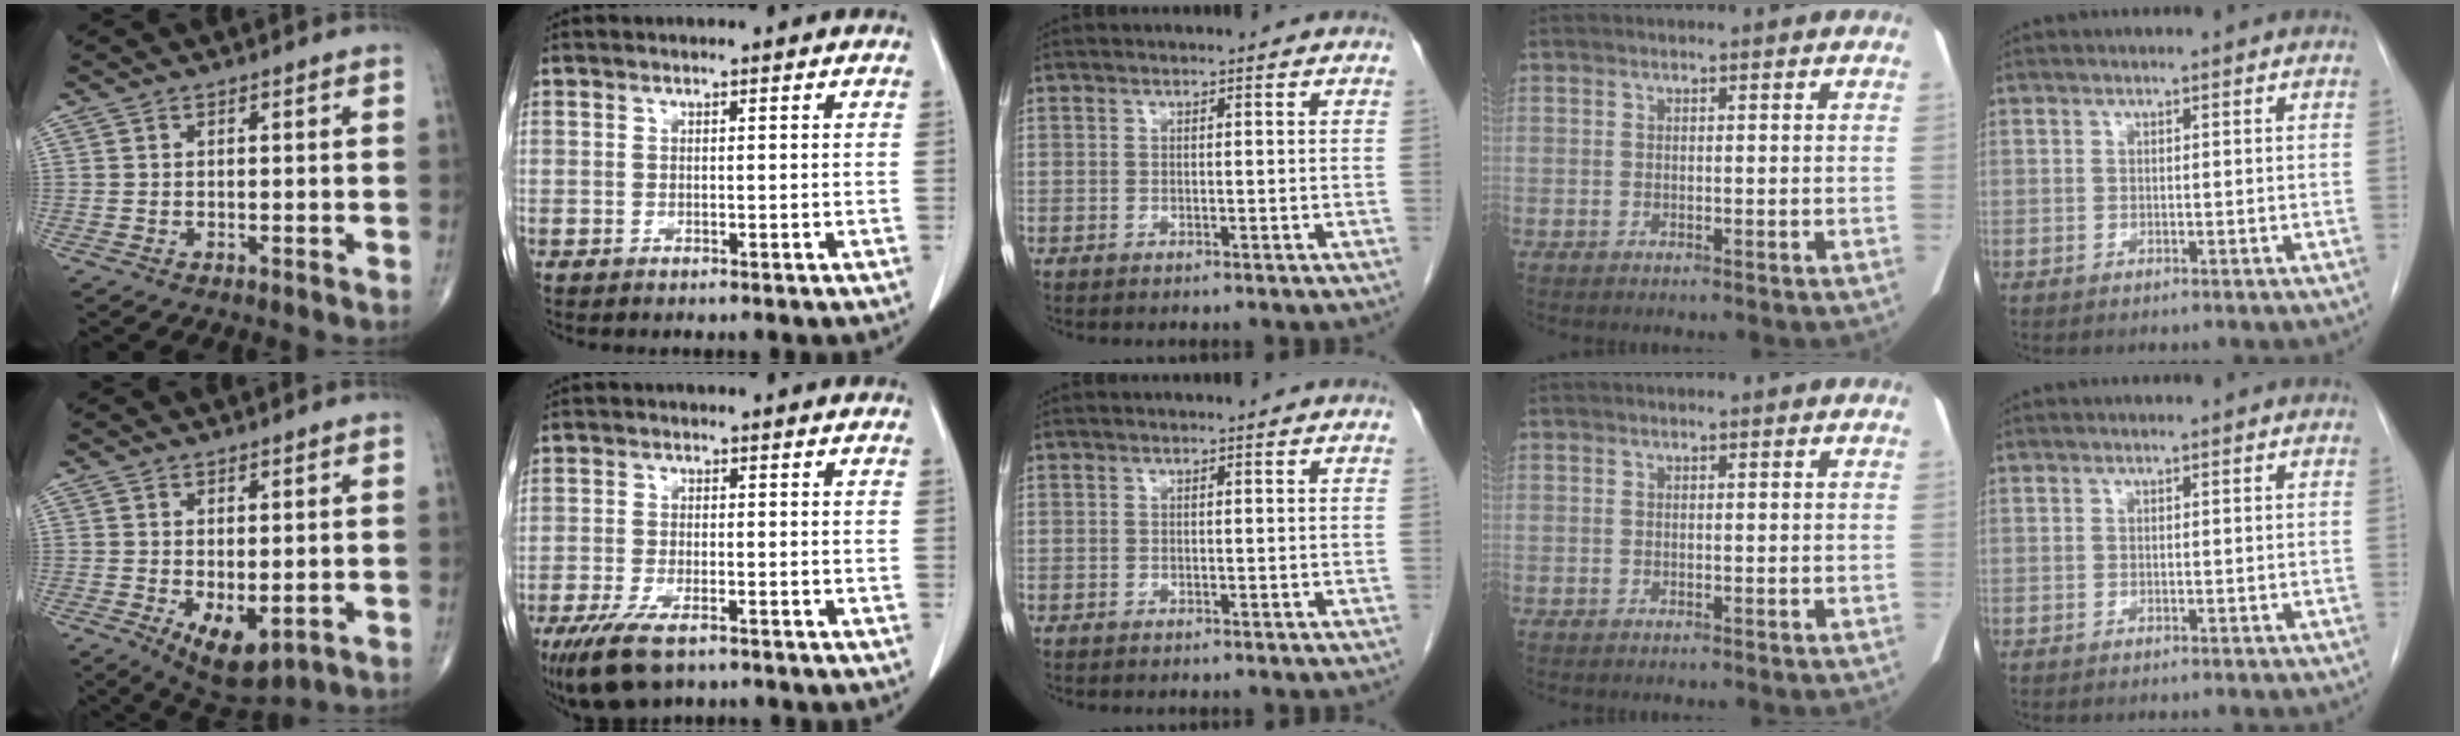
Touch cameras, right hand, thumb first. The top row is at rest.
{"thumb": {"total": 7.7, "force": [-1.8, 3.8, 6.4], "torque": [-0.093, -0.017, -0.012]}, "index": {"total": 9.2, "force": [-6.1, 3.3, 6.1], "torque": [-0.118, -0.018, -0.104]}}